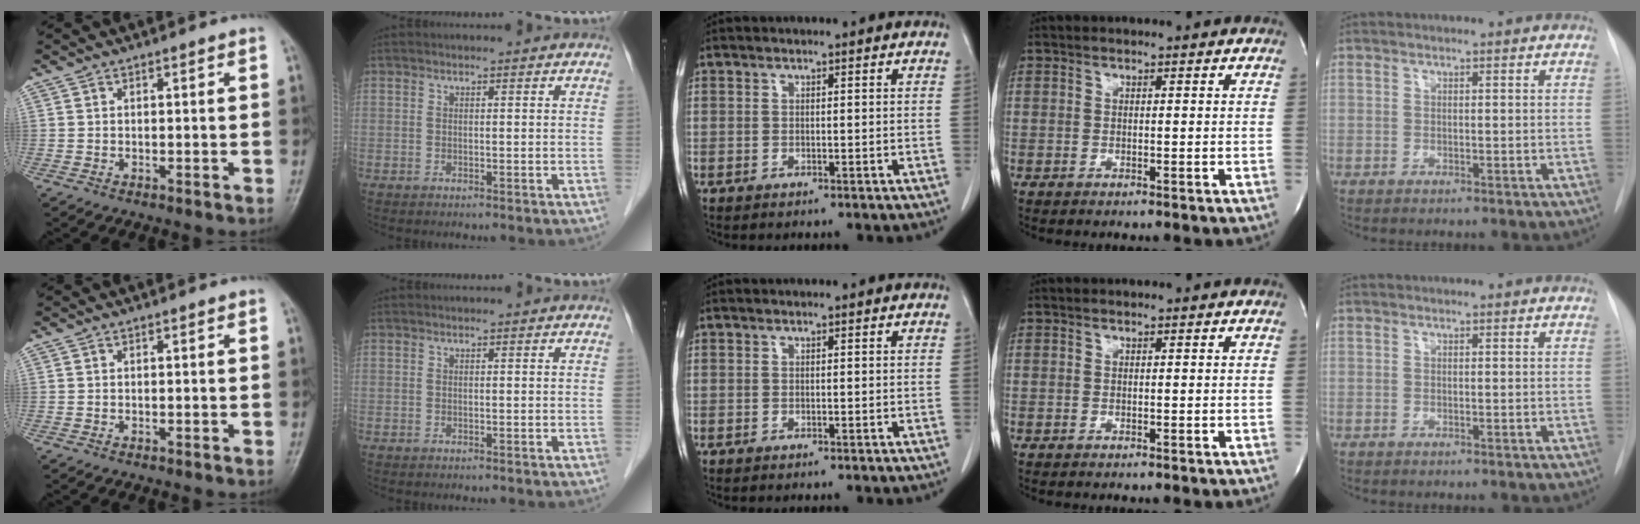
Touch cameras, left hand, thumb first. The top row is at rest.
{}